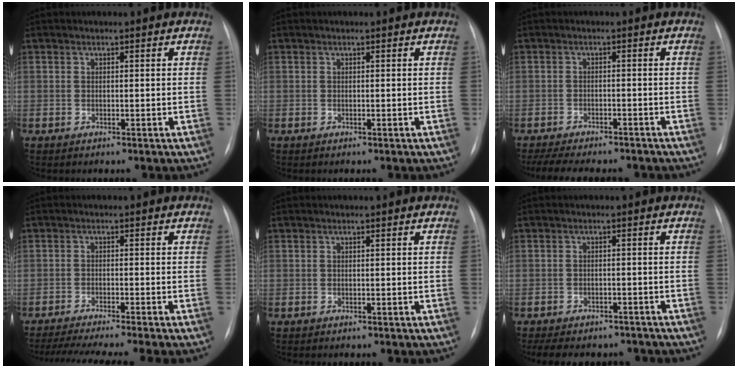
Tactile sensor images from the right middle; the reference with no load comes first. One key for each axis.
{"total": 0.0}
{"total": 12.9, "fx": -11.3, "fy": 3.3, "fz": 5.4, "tx": -0.097, "ty": -0.005, "tz": -0.149}
{"total": 12.2, "fx": -10.2, "fy": -0.8, "fz": 6.5, "tx": -0.087, "ty": -0.021, "tz": -0.155}
{"total": 0.0}
{"total": 10.8, "fx": -9.3, "fy": 4.3, "fz": 3.5, "tx": -0.064, "ty": 0.006, "tz": -0.113}